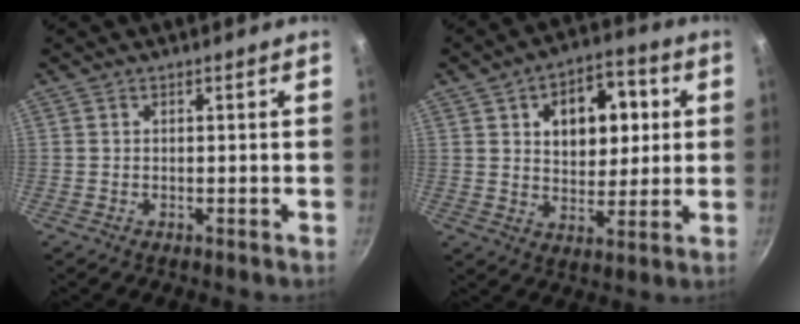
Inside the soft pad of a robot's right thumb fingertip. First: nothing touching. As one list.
[{"total": 14.0, "force": [3.5, 9.2, 10.0], "torque": [-0.096, 0.000, 0.049]}]